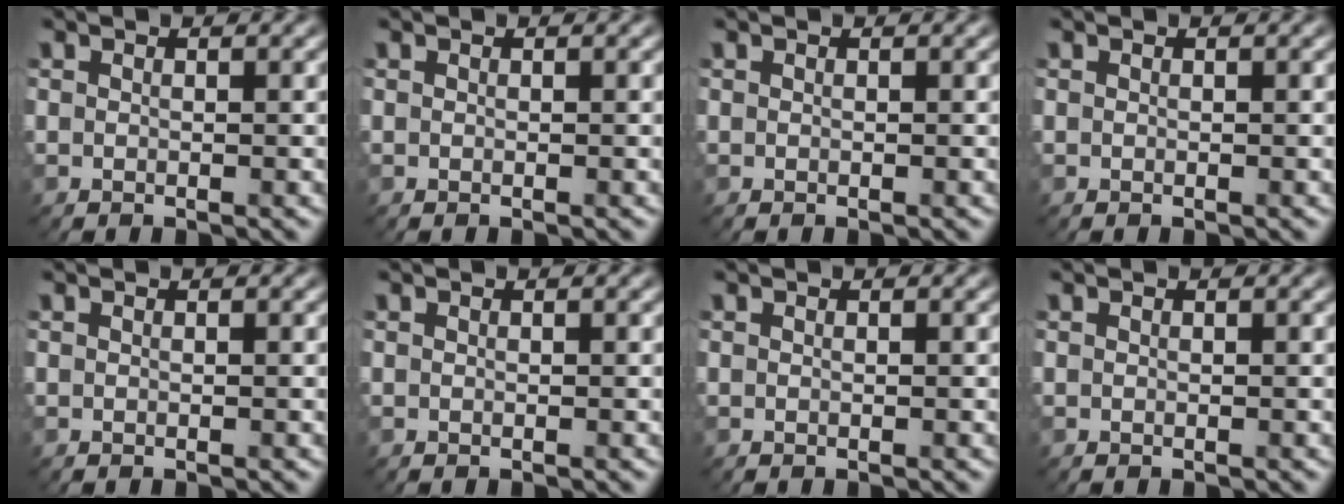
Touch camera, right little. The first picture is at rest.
{"total": 0.0}
{"total": 0.0}
{"total": 0.0}
{"total": 0.0}
{"total": 0.0}
{"total": 0.0}
{"total": 0.0}